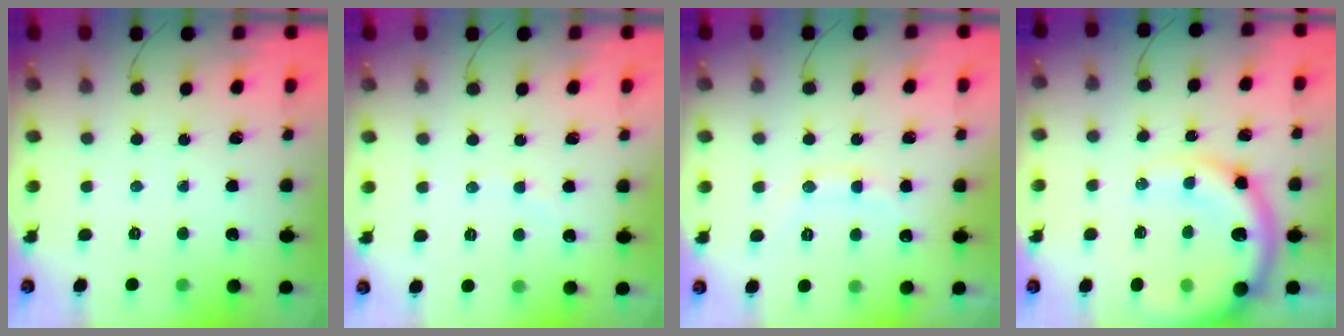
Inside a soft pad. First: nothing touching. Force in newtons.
{"total": 3.9, "press": 3.8, "slide": 0.6}
{"total": 9.8, "press": 9.7, "slide": 1.2}
{"total": 16.8, "press": 16.3, "slide": 3.9}